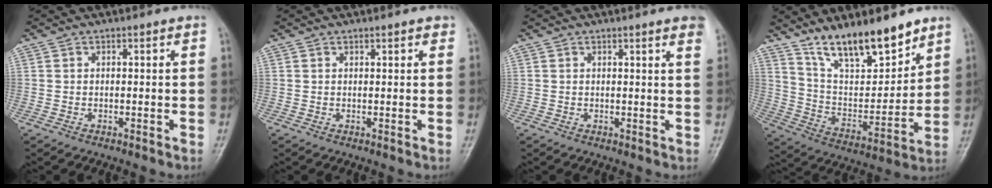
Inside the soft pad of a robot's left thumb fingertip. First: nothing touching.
{"total": 1.3, "force": [0.9, 0.5, 0.8], "torque": [-0.007, -0.002, 0.009]}
{"total": 4.1, "force": [2.9, 0.2, 2.9], "torque": [-0.028, -0.004, 0.025]}
{"total": 16.3, "force": [12.4, 5.3, 9.2], "torque": [-0.114, -0.077, 0.227]}